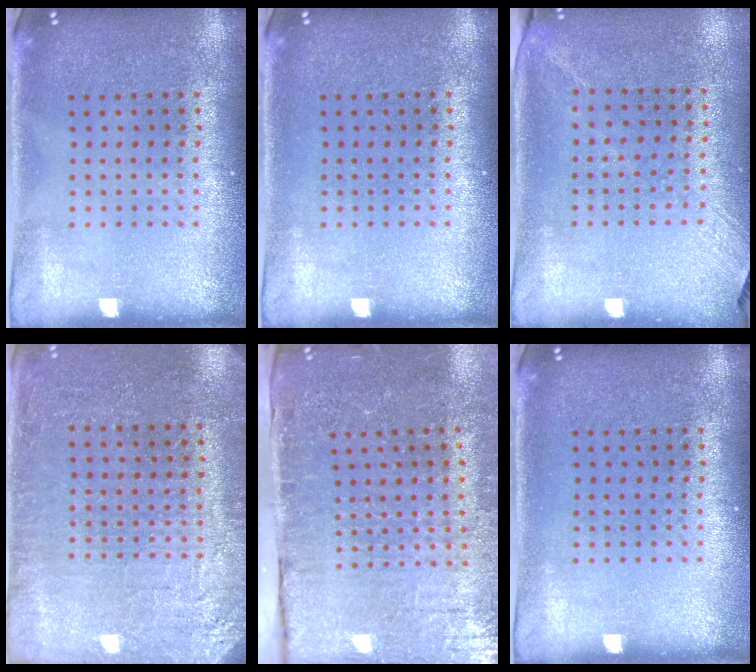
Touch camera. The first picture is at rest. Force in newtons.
{"total": 0.0}
{"total": 1.3, "press": 1.0, "slide": 0.9}
{"total": 2.8, "press": 2.8, "slide": 0.3}
{"total": 4.3, "press": 4.1, "slide": 1.2}
{"total": 0.0}